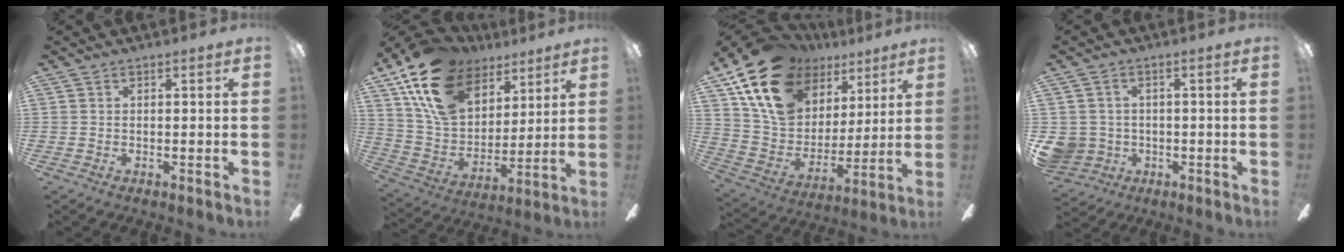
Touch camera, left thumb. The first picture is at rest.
{"total": 20.1, "force": [12.4, 12.6, 9.6], "torque": [-0.184, -0.056, 0.233]}
{"total": 19.9, "force": [11.7, 13.3, 9.1], "torque": [-0.163, -0.055, 0.221]}
{"total": 5.5, "force": [-0.7, 5.3, 1.1], "torque": [-0.043, 0.006, -0.011]}